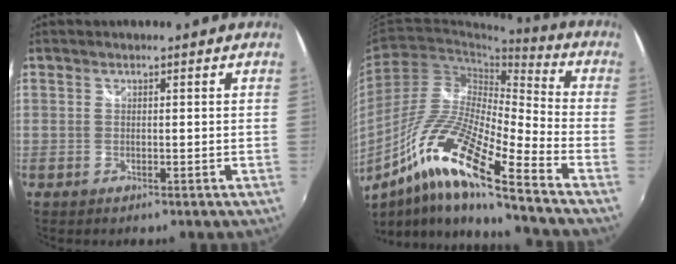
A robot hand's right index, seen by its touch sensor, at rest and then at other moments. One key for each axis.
{"total": 18.4, "fx": -10.8, "fy": 2.0, "fz": 14.8, "tx": -0.269, "ty": -0.015, "tz": -0.221}